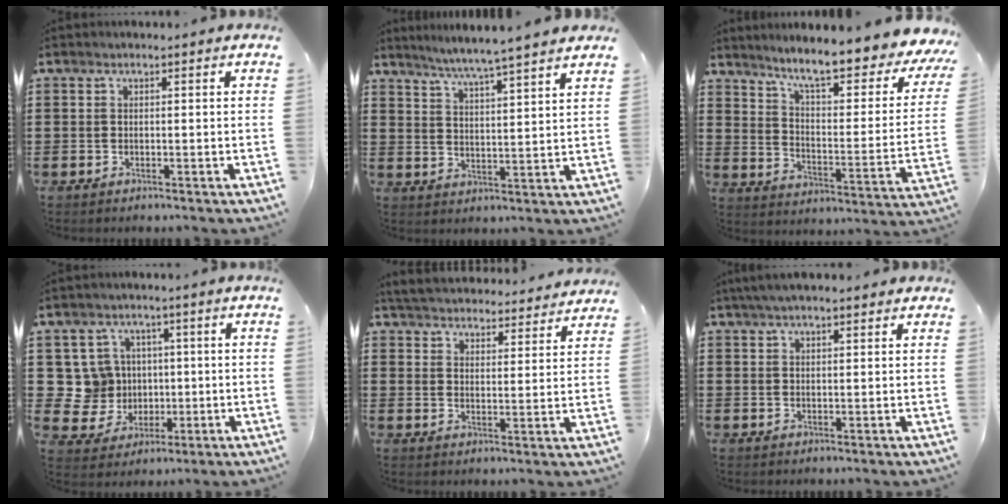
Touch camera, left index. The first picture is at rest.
{"total": 5.2, "force": [4.7, -1.3, 1.7], "torque": [-0.051, -0.030, 0.079]}
{"total": 9.1, "force": [7.3, 0.2, 5.4], "torque": [-0.116, -0.055, 0.114]}
{"total": 8.3, "force": [1.7, 7.8, 2.2], "torque": [-0.094, 0.011, 0.041]}
{"total": 4.7, "force": [4.7, 0.1, 0.3], "torque": [-0.028, -0.030, 0.081]}
{"total": 3.3, "force": [2.6, 0.7, 1.9], "torque": [-0.043, 0.008, 0.049]}